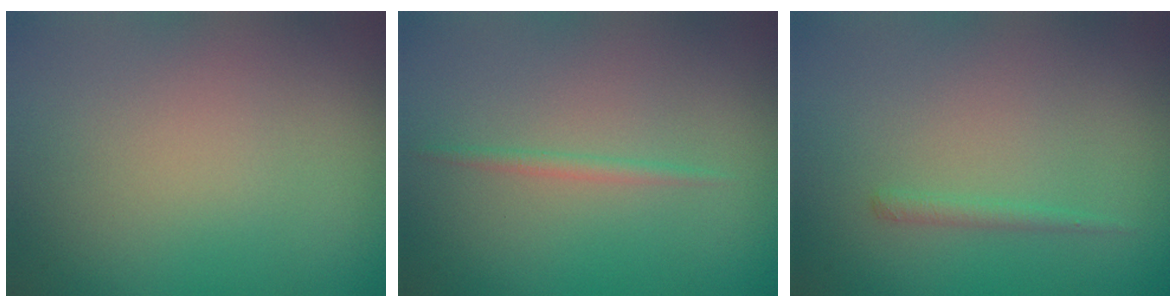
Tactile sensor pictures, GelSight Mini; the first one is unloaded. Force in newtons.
{"total": 0.9, "press": 0.9, "slide": 0.1}
{"total": 0.9, "press": 0.9, "slide": 0.1}